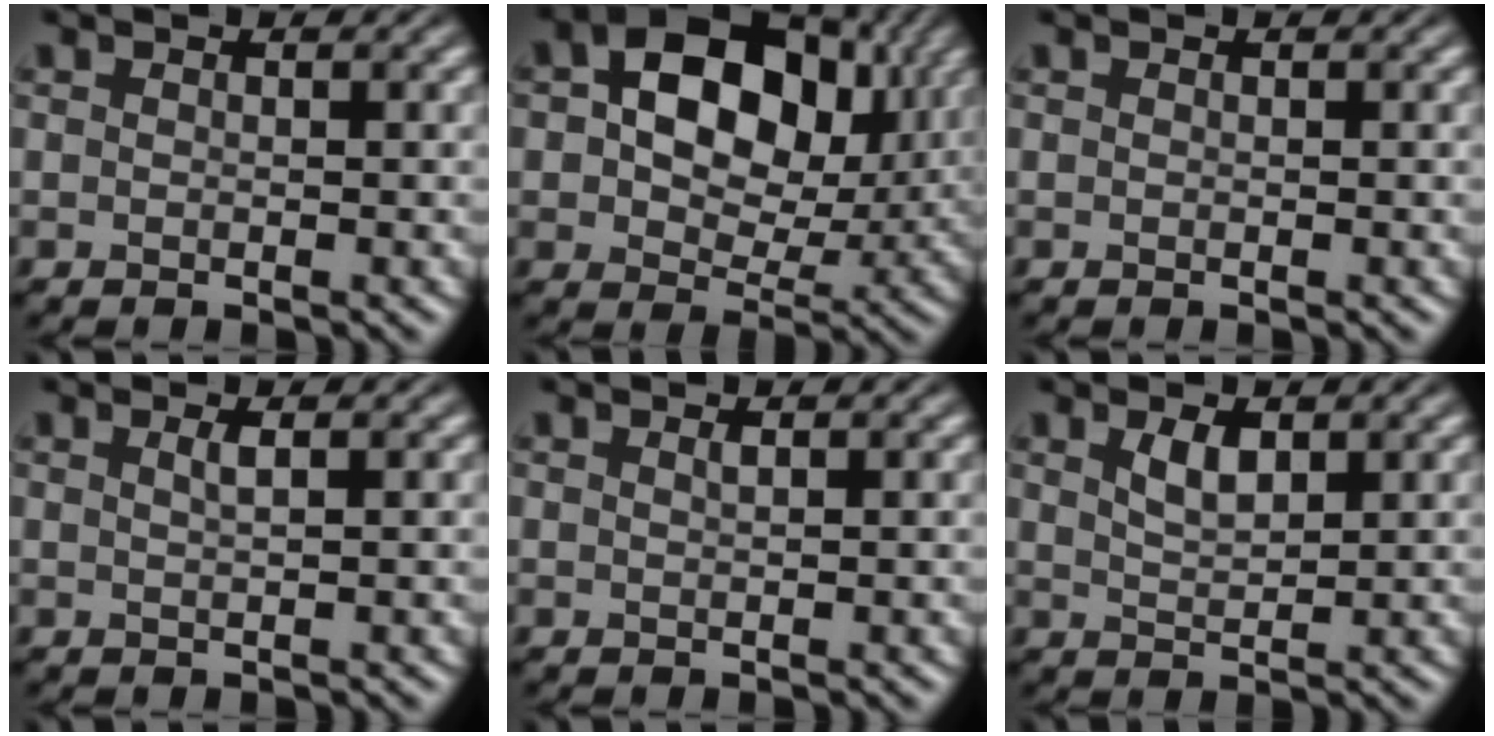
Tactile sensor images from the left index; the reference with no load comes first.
{"total": 12.2, "force": [2.5, 8.2, 8.7], "torque": [-0.129, 0.020, 0.030]}
{"total": 0.0}
{"total": 1.2, "force": [0.5, 0.4, 1.0], "torque": [-0.013, 0.003, 0.005]}
{"total": 0.6, "force": [0.3, 0.2, 0.4], "torque": [-0.005, 0.001, 0.005]}
{"total": 2.1, "force": [1.2, 0.8, 1.5], "torque": [-0.031, -0.001, 0.025]}